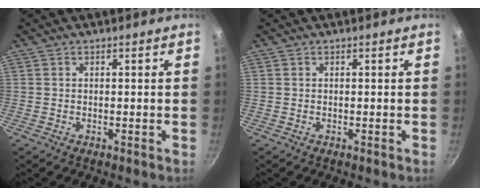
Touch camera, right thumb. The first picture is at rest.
{"total": 0.0}